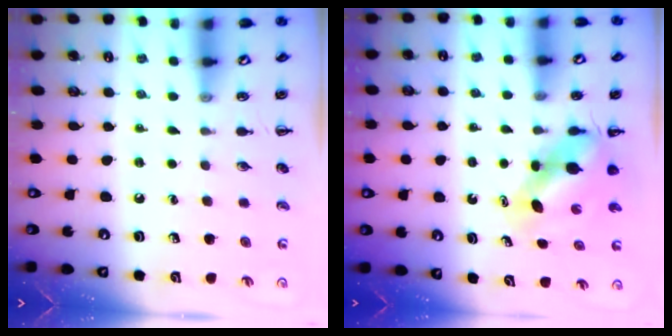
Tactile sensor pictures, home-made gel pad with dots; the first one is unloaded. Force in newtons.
{"total": 6.1, "press": 6.0, "slide": 1.1}